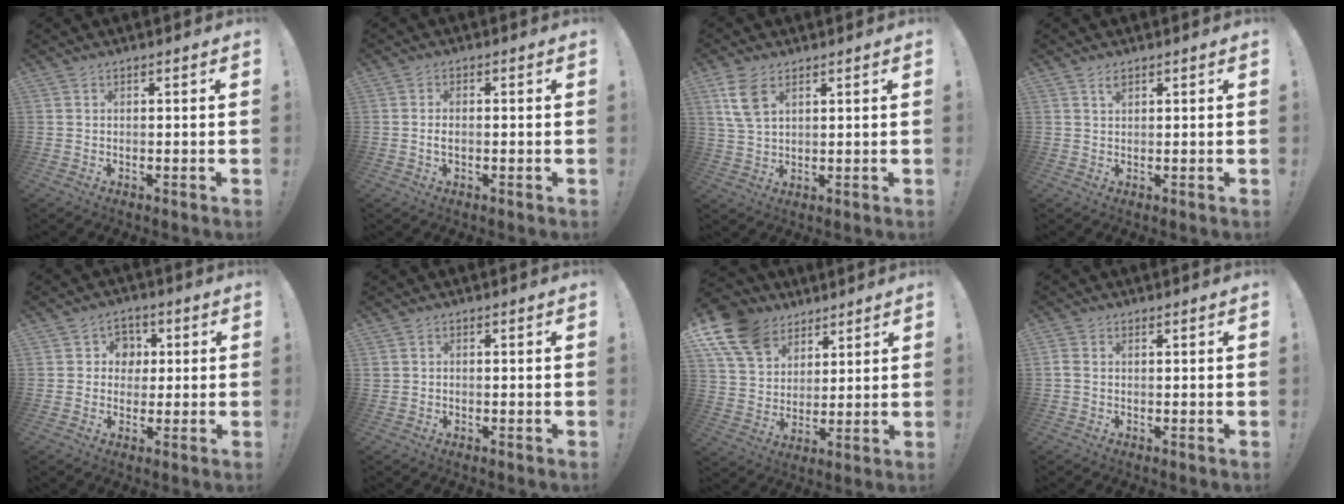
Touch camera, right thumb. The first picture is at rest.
{"total": 2.0, "force": [-0.5, 1.0, 1.7], "torque": [-0.029, 0.004, -0.010]}
{"total": 8.0, "force": [3.9, 4.3, 5.5], "torque": [-0.101, -0.009, 0.076]}
{"total": 1.5, "force": [1.1, 0.6, 0.8], "torque": [-0.007, -0.005, 0.018]}
{"total": 6.0, "force": [0.4, 5.8, 1.5], "torque": [-0.017, 0.004, 0.008]}
{"total": 1.2, "force": [-0.4, 1.0, 0.5], "torque": [-0.013, 0.005, -0.007]}
{"total": 14.5, "force": [8.8, 9.9, 5.8], "torque": [-0.111, -0.046, 0.175]}
{"total": 1.6, "force": [0.6, 1.1, 1.0], "torque": [-0.027, 0.007, 0.013]}